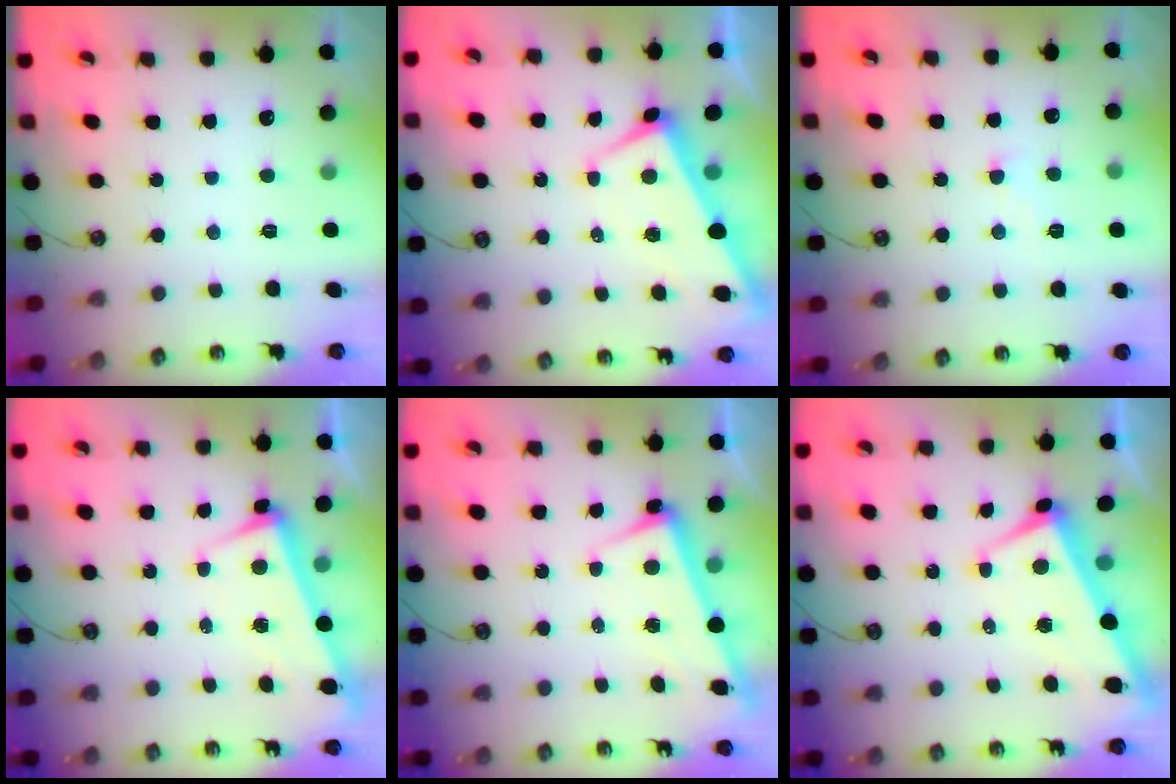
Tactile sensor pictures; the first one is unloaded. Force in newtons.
{"total": 1.6, "press": 1.4, "slide": 0.8}
{"total": 3.7, "press": 3.7, "slide": 0.5}
{"total": 3.4, "press": 3.2, "slide": 1.1}
{"total": 2.5, "press": 2.4, "slide": 0.6}
{"total": 1.7, "press": 1.4, "slide": 1.0}